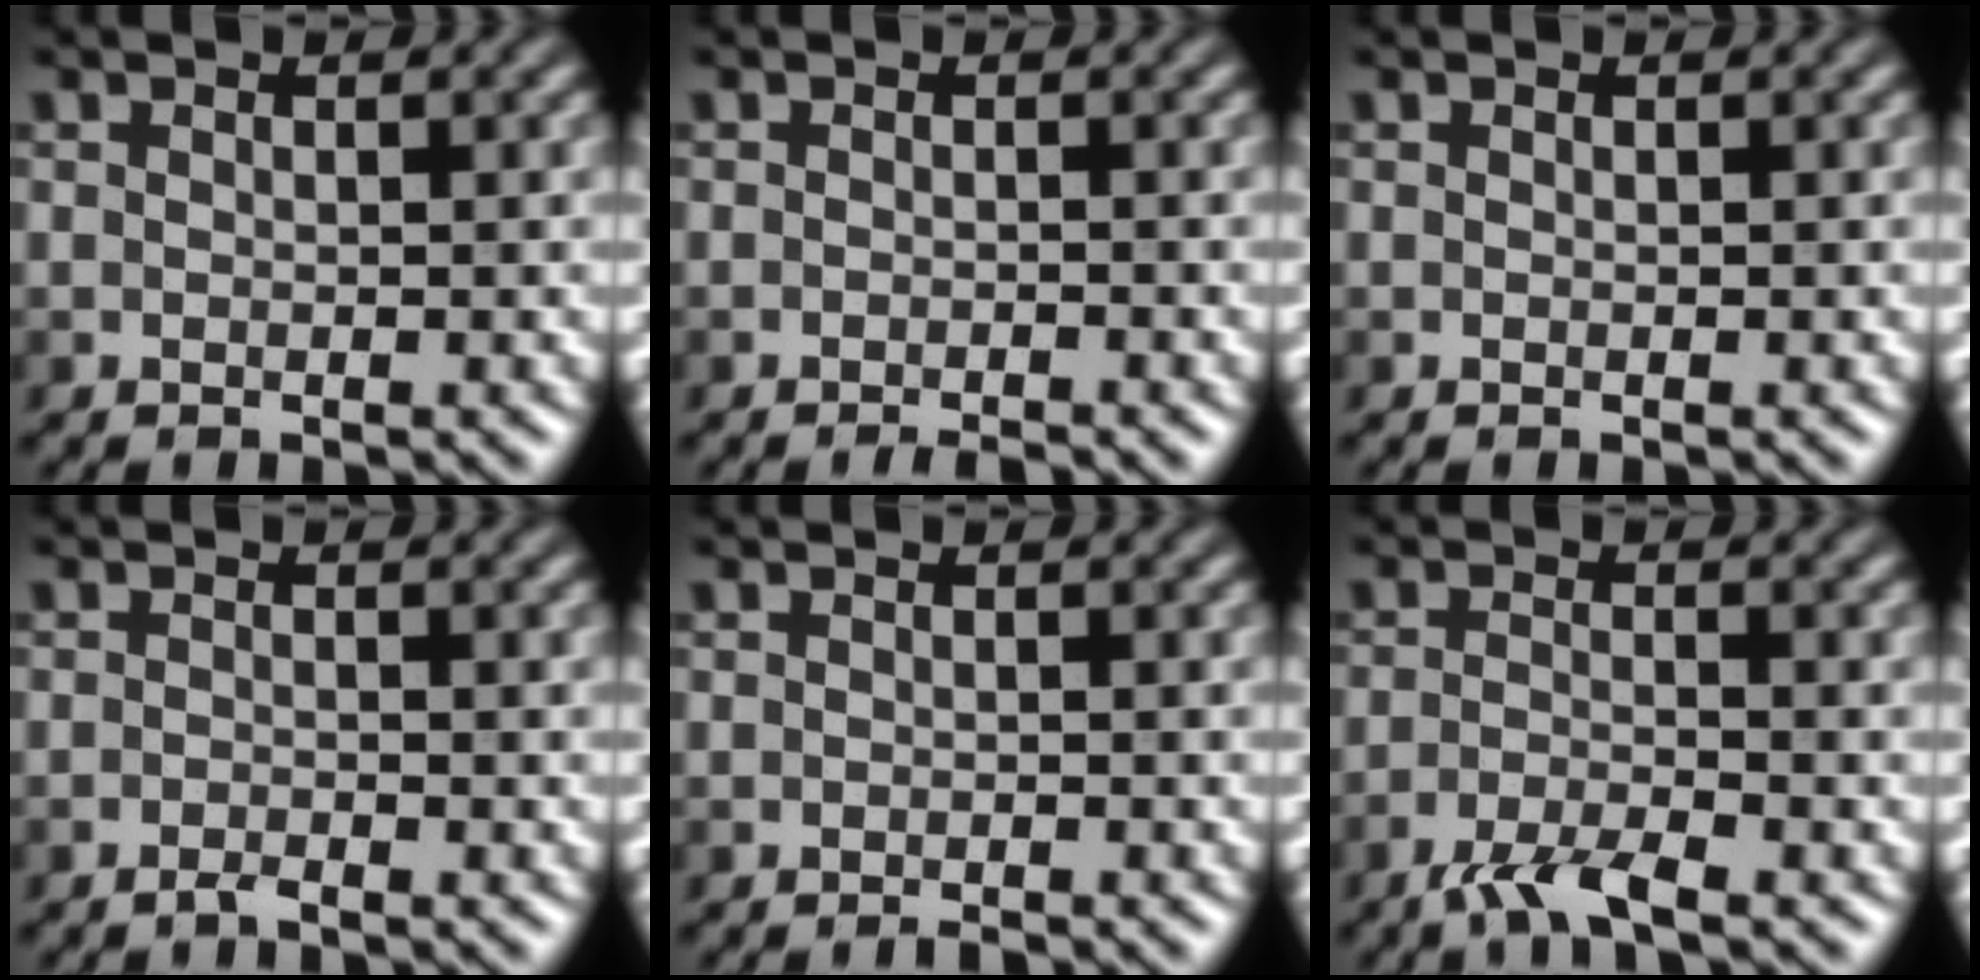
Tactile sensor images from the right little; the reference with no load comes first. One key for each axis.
{"total": 1.4, "fx": -1.2, "fy": 0.2, "fz": 0.8, "tx": -0.004, "ty": -0.002, "tz": -0.019}
{"total": 0.0}
{"total": 0.9, "fx": -0.6, "fy": 0.1, "fz": 0.6, "tx": -0.010, "ty": 0.002, "tz": -0.013}
{"total": 0.7, "fx": -0.6, "fy": 0.0, "fz": 0.3, "tx": -0.003, "ty": -0.001, "tz": -0.011}
{"total": 3.3, "fx": -2.3, "fy": 0.5, "fz": 2.3, "tx": -0.046, "ty": -0.004, "tz": -0.052}